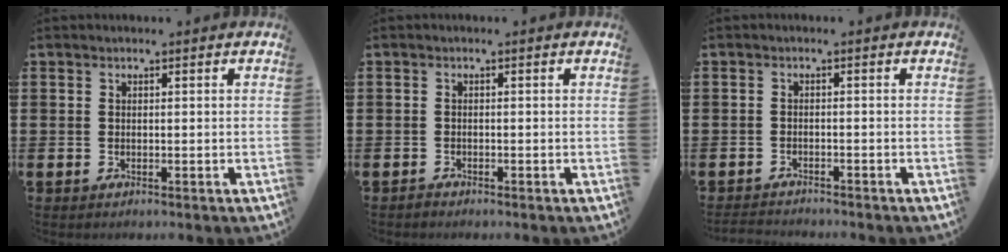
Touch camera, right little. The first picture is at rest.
{"total": 0.5, "force": [-0.5, 0.2, 0.0], "torque": [-0.001, -0.001, -0.011]}
{"total": 1.5, "force": [-1.5, 0.0, 0.0], "torque": [-0.002, 0.002, -0.031]}